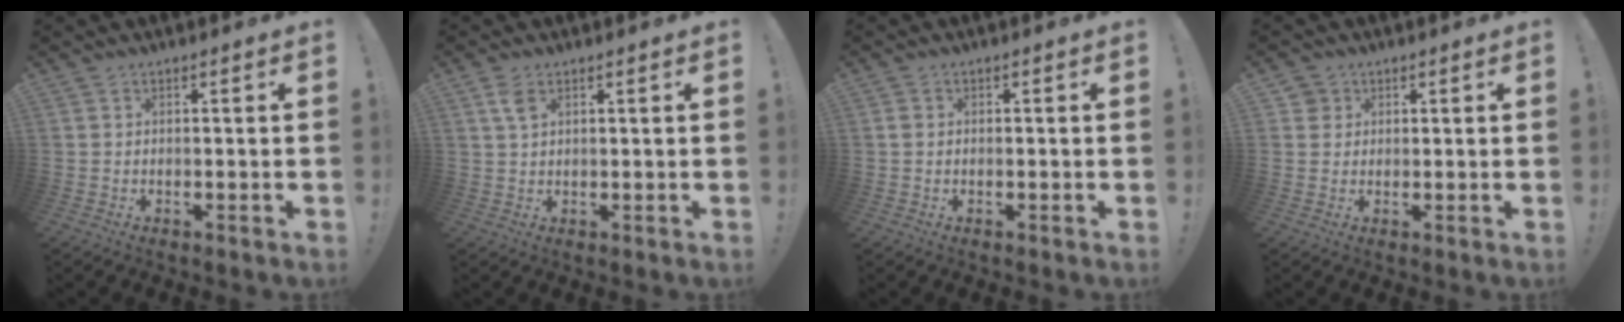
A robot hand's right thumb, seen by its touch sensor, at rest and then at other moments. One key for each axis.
{"total": 4.0, "fx": 1.9, "fy": 1.9, "fz": 3.0, "tx": -0.060, "ty": 0.002, "tz": 0.035}
{"total": 1.0, "fx": 0.1, "fy": 0.8, "fz": 0.6, "tx": -0.011, "ty": 0.006, "tz": 0.001}
{"total": 2.8, "fx": 1.3, "fy": 2.5, "fz": 0.4, "tx": -0.005, "ty": -0.002, "tz": 0.023}